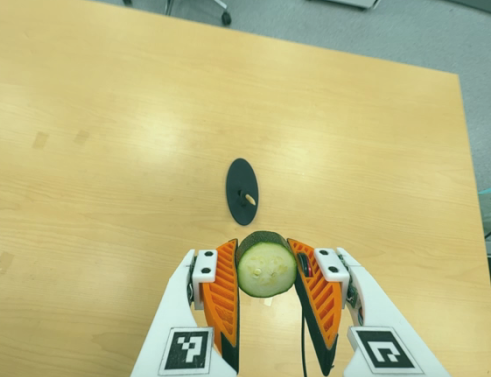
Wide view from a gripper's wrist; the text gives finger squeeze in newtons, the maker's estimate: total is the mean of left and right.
{"total": 11.0, "left": 9.8, "right": 12.2}